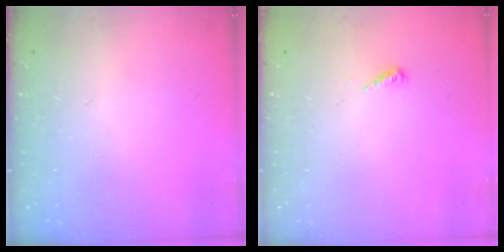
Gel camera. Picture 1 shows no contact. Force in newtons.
{"total": 3.1, "press": 3.1, "slide": 0.2}